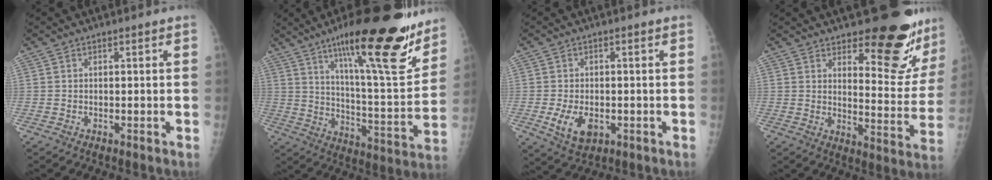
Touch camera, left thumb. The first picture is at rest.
{"total": 25.0, "force": [16.4, 4.9, 18.3], "torque": [-0.243, -0.076, 0.257]}
{"total": 6.4, "force": [-1.7, 4.0, 4.7], "torque": [-0.080, -0.007, -0.021]}
{"total": 17.4, "force": [12.5, 5.9, 10.6], "torque": [-0.093, -0.112, 0.161]}